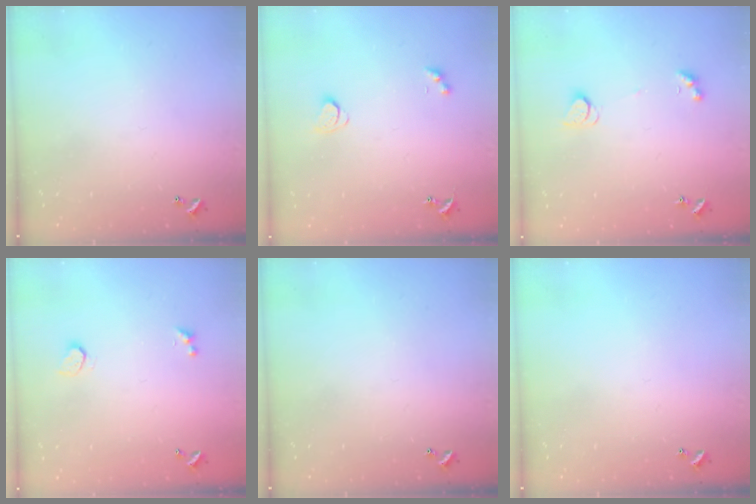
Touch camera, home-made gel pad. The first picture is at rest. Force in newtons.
{"total": 2.1, "press": 2.1, "slide": 0.4}
{"total": 2.1, "press": 2.1, "slide": 0.4}
{"total": 0.9, "press": 0.8, "slide": 0.4}
{"total": 0.0}
{"total": 0.0}